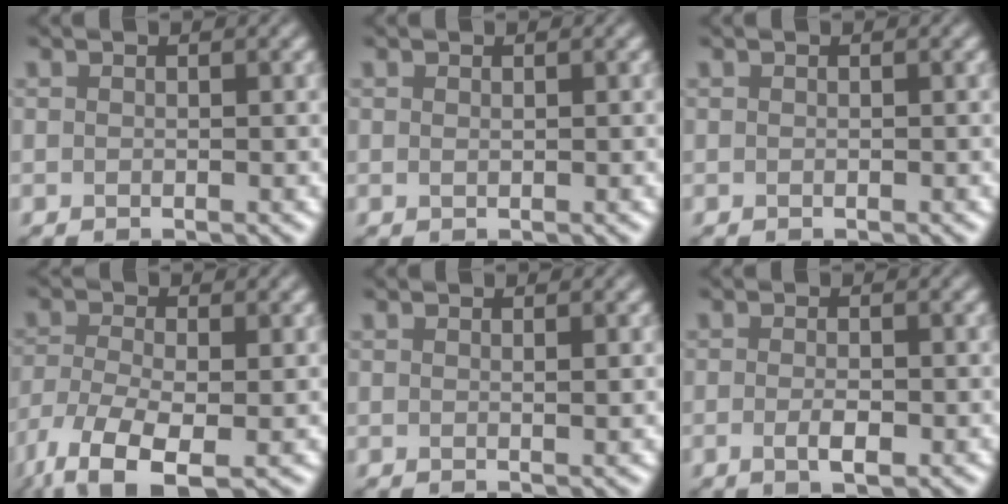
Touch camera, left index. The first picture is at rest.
{"total": 0.0}
{"total": 0.0}
{"total": 6.8, "force": [-4.4, 2.4, 4.6], "torque": [-0.102, -0.023, -0.084]}
{"total": 0.9, "force": [0.5, 0.3, 0.7], "torque": [-0.001, 0.002, 0.003]}
{"total": 1.7, "force": [-0.8, 0.4, 1.5], "torque": [-0.028, -0.006, -0.015]}